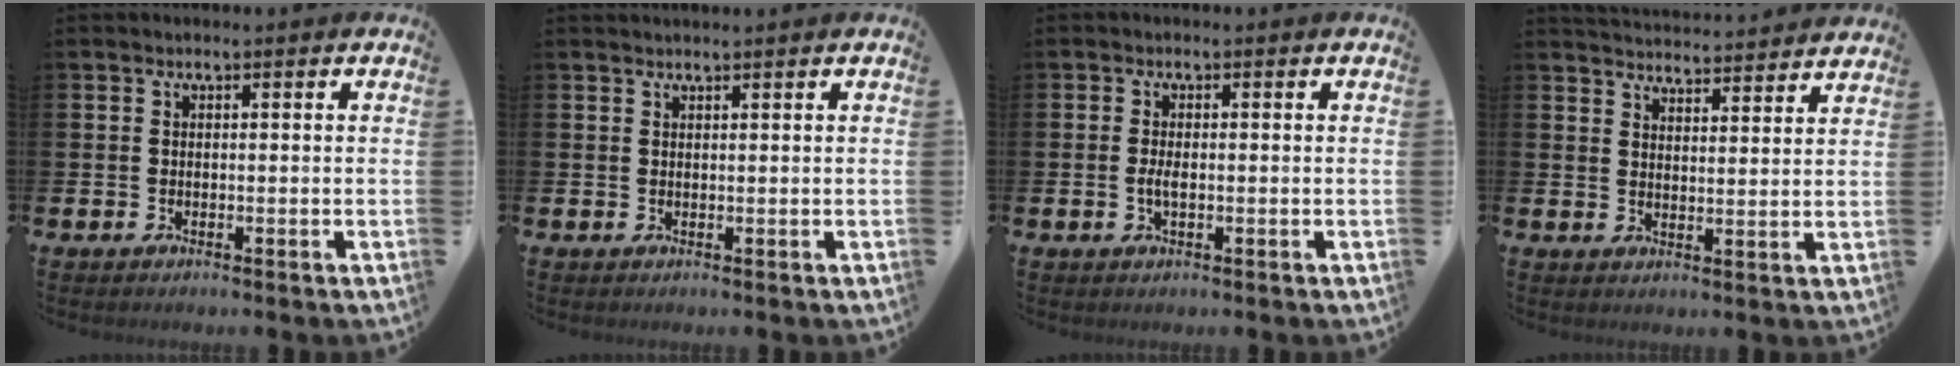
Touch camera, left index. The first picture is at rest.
{"total": 0.8, "force": [0.8, -0.1, 0.1], "torque": [0.006, -0.004, 0.014]}
{"total": 1.8, "force": [-0.2, 0.6, 1.6], "torque": [-0.025, -0.001, -0.007]}
{"total": 4.6, "force": [4.6, 0.0, -0.2], "torque": [-0.001, -0.036, 0.080]}